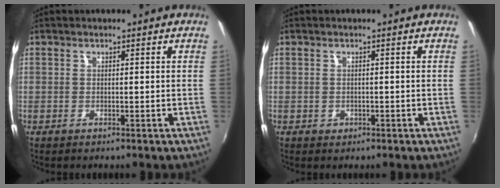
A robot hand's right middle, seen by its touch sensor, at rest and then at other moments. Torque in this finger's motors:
{"motor_torque": [0.37, -0.26, 0.04, -0.01]}